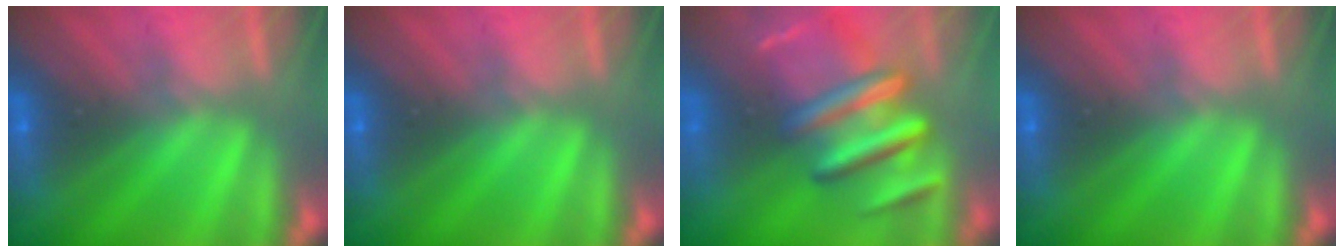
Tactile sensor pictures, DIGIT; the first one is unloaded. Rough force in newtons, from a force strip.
{"total": 0.0}
{"total": 9.4}
{"total": 0.0}